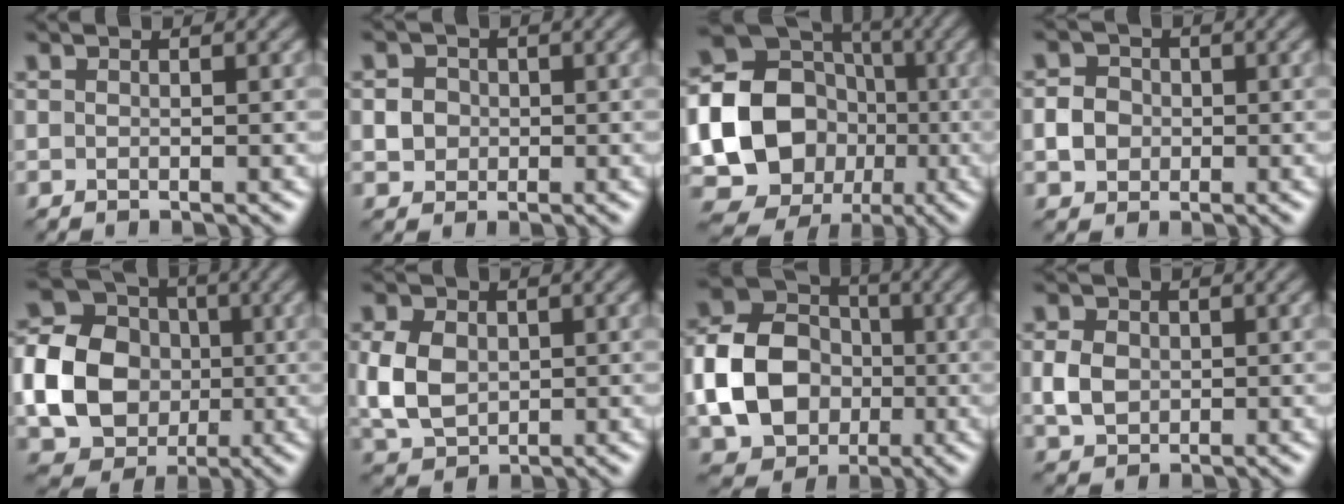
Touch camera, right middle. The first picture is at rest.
{"total": 2.8, "force": [0.3, 2.6, 1.1], "torque": [-0.011, 0.010, 0.003]}
{"total": 22.3, "force": [-2.9, 20.5, 8.4], "torque": [-0.193, 0.000, -0.083]}
{"total": 2.5, "force": [-0.4, 2.2, 1.1], "torque": [-0.017, 0.003, -0.009]}
{"total": 10.9, "force": [-0.9, 9.3, 5.5], "torque": [-0.110, -0.009, -0.029]}
{"total": 5.3, "force": [0.2, 4.0, 3.4], "torque": [-0.086, 0.001, 0.003]}
{"total": 9.3, "force": [-1.5, 7.4, 5.3], "torque": [-0.104, 0.008, -0.036]}
{"total": 2.9, "force": [0.0, 2.4, 1.7], "torque": [-0.042, 0.002, -0.003]}